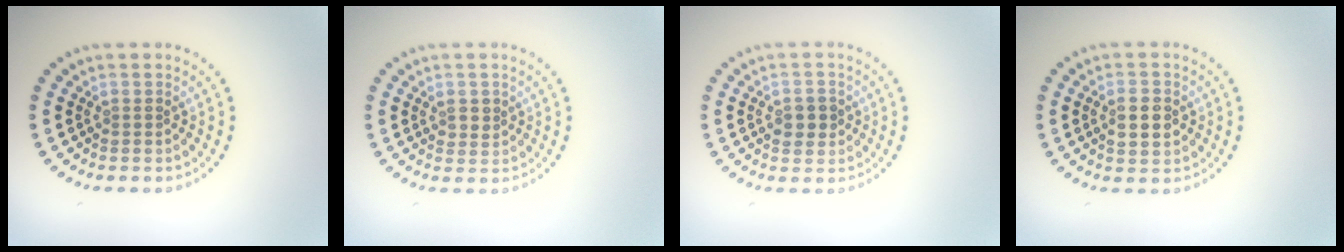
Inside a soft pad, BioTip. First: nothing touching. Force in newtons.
{"total": 1.3, "press": 1.3, "slide": 0.3}
{"total": 2.2, "press": 2.2, "slide": 0.3}
{"total": 2.7, "press": 2.7, "slide": 0.3}